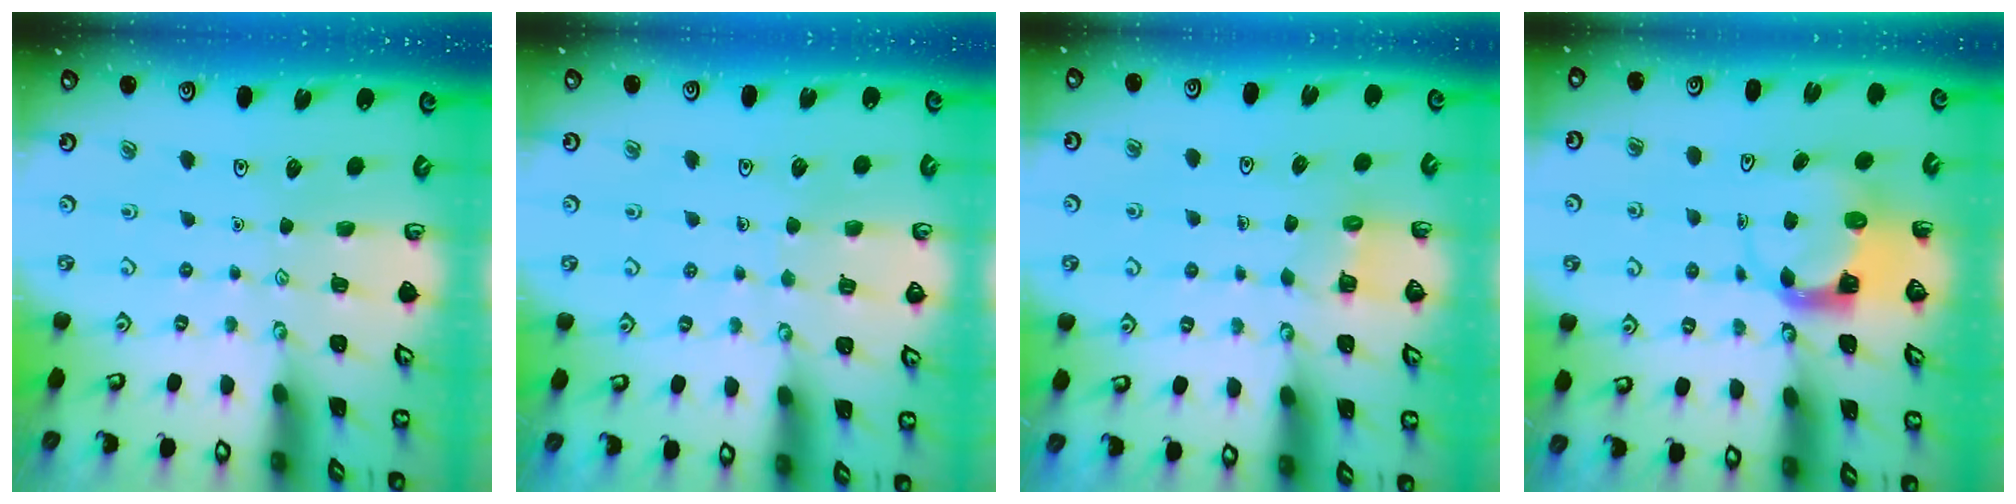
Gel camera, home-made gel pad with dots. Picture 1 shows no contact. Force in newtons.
{"total": 3.6, "press": 3.6, "slide": 0.3}
{"total": 3.4, "press": 3.4, "slide": 0.2}
{"total": 3.7, "press": 3.6, "slide": 0.5}